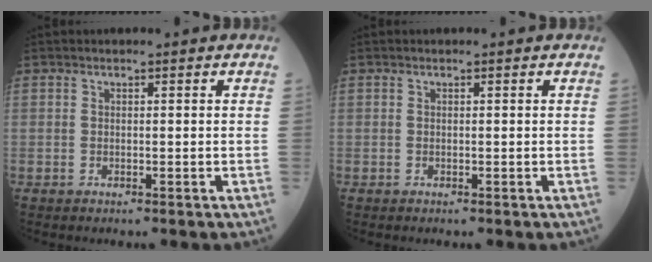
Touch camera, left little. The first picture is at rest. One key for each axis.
{"total": 0.0}